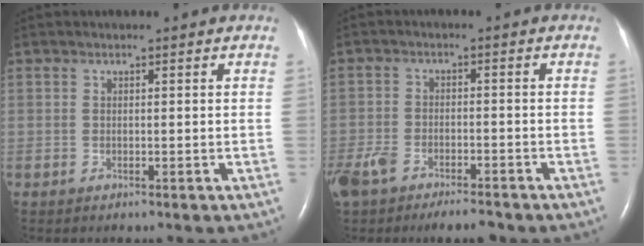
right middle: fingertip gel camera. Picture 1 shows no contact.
{"total": 8.3, "force": [-5.8, 3.6, 4.6], "torque": [-0.096, 0.000, -0.096]}